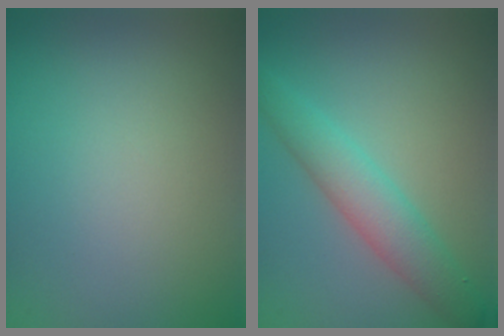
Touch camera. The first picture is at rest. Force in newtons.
{"total": 3.8, "press": 3.8, "slide": 0.1}